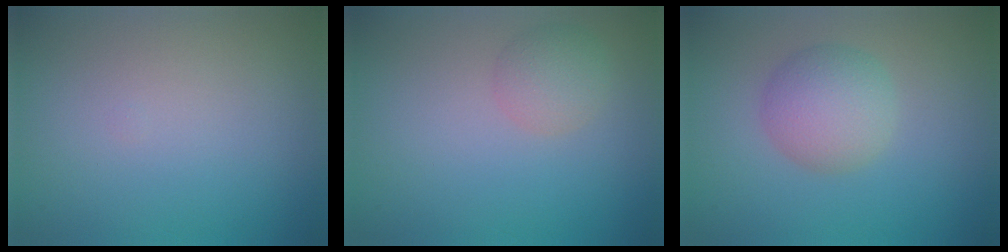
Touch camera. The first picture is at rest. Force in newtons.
{"total": 2.1, "press": 2.1, "slide": 0.1}
{"total": 3.9, "press": 3.9, "slide": 0.1}